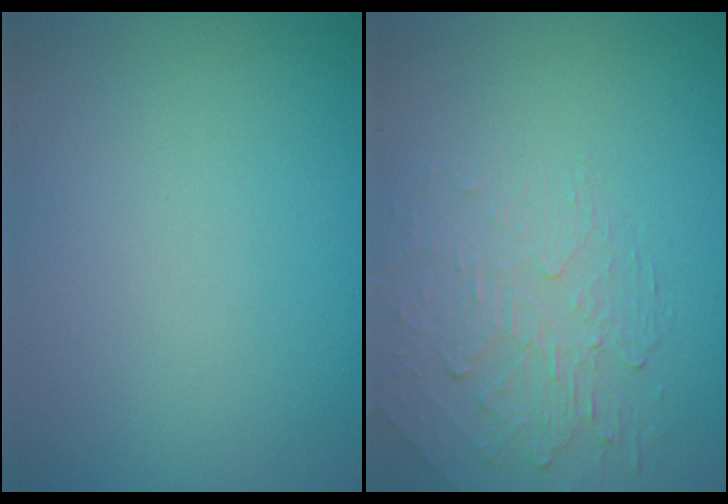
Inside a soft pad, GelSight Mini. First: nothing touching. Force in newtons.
{"total": 2.2, "press": 1.1, "slide": 1.9}